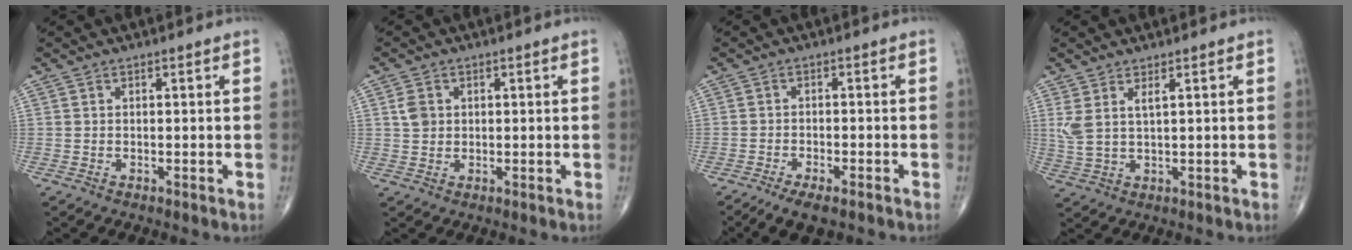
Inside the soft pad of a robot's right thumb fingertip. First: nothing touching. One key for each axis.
{"total": 3.0, "fx": 0.7, "fy": 2.5, "fz": 1.6, "tx": -0.021, "ty": 0.001, "tz": 0.014}
{"total": 6.1, "fx": -4.5, "fy": 2.0, "fz": 3.6, "tx": -0.062, "ty": 0.003, "tz": -0.076}
{"total": 4.5, "fx": 1.9, "fy": 1.4, "fz": 3.8, "tx": -0.098, "ty": -0.008, "tz": 0.047}